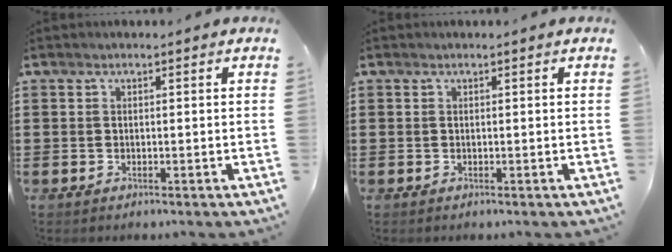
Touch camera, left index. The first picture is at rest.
{"total": 0.0}